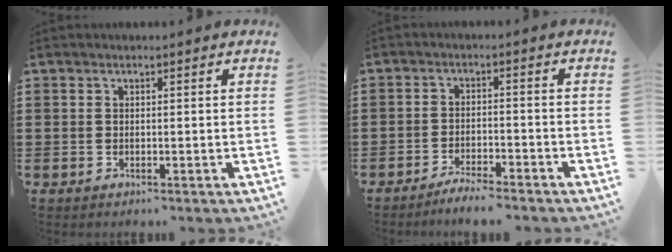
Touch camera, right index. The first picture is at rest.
{"total": 3.2, "force": [-3.1, 0.0, 0.6], "torque": [-0.013, 0.006, -0.064]}